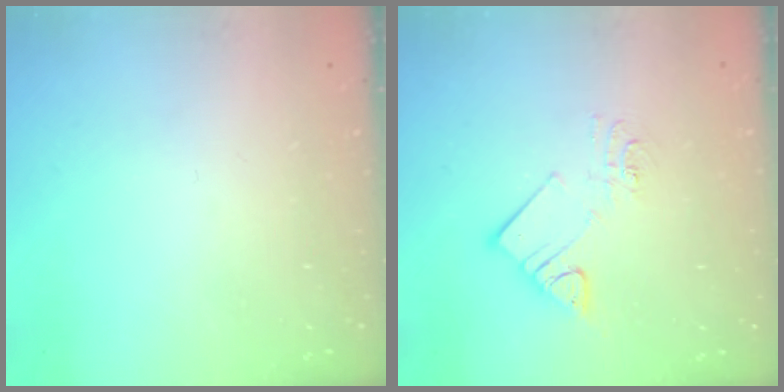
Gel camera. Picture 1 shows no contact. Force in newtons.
{"total": 9.1, "press": 9.1, "slide": 0.5}